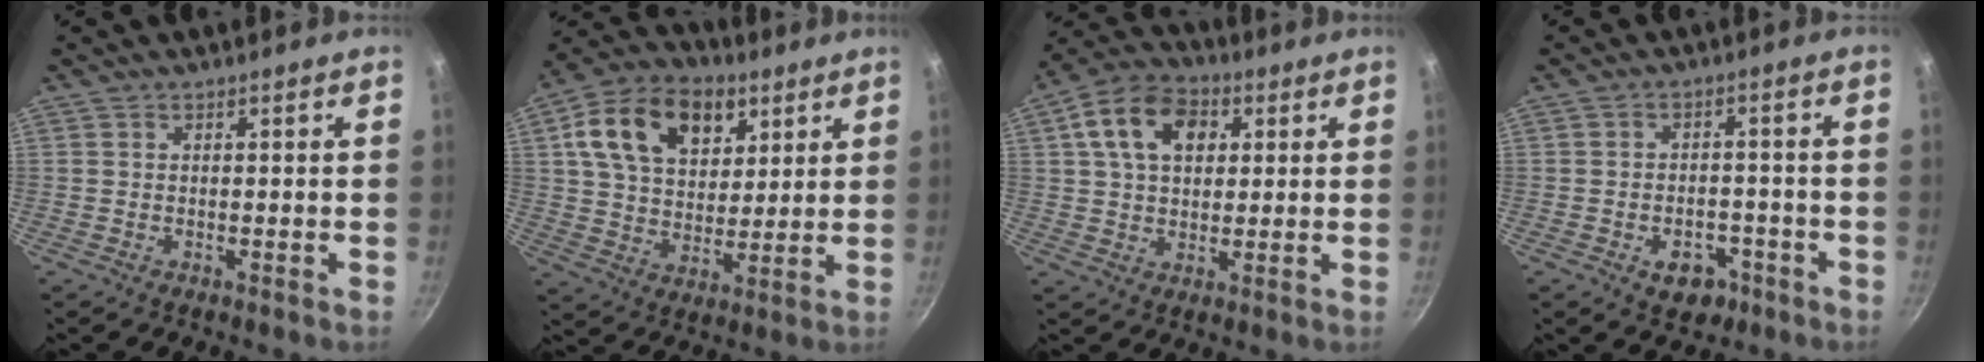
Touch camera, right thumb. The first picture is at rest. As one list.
[{"total": 18.0, "force": [7.2, 12.1, 11.1], "torque": [-0.164, -0.010, 0.113]}, {"total": 12.4, "force": [3.7, 8.7, 8.1], "torque": [-0.124, 0.011, 0.047]}, {"total": 6.6, "force": [-3.2, 4.6, 3.6], "torque": [-0.028, 0.023, -0.038]}]